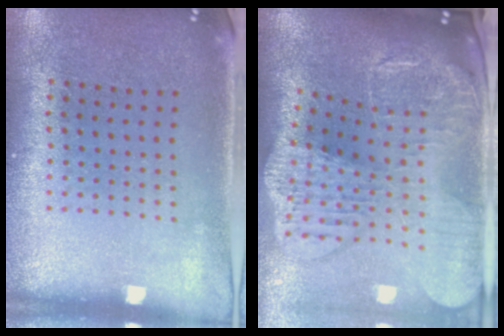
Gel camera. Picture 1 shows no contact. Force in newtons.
{"total": 3.8, "press": 2.9, "slide": 2.4}